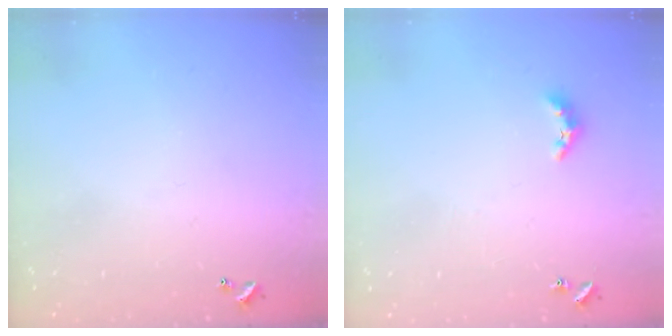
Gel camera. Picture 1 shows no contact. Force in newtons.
{"total": 3.7, "press": 3.7, "slide": 0.6}